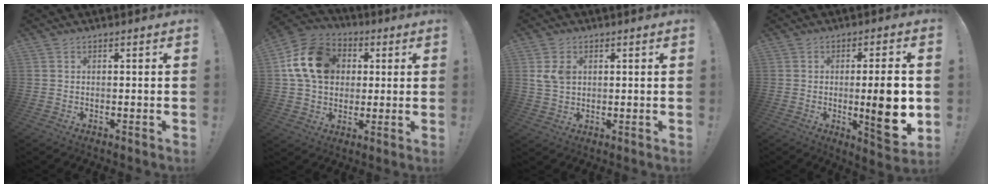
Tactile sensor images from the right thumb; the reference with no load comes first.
{"total": 17.6, "force": [3.9, 13.8, 10.3], "torque": [-0.163, 0.006, 0.078]}
{"total": 5.5, "force": [1.8, 4.1, 3.2], "torque": [-0.058, 0.000, 0.034]}
{"total": 13.9, "force": [-1.2, 2.7, 13.6], "torque": [-0.178, -0.011, -0.017]}